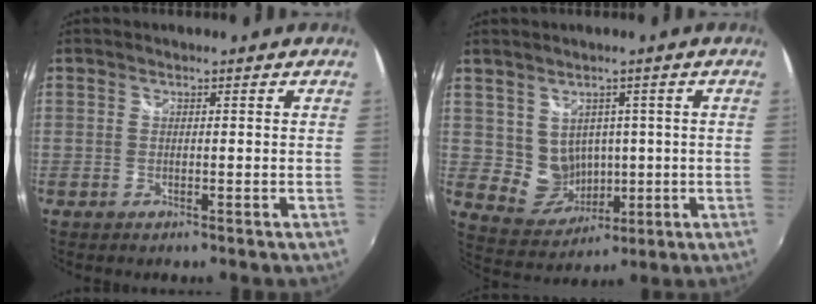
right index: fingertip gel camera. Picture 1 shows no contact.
{"total": 7.1, "force": [1.0, 6.6, 2.4], "torque": [-0.053, 0.000, 0.039]}